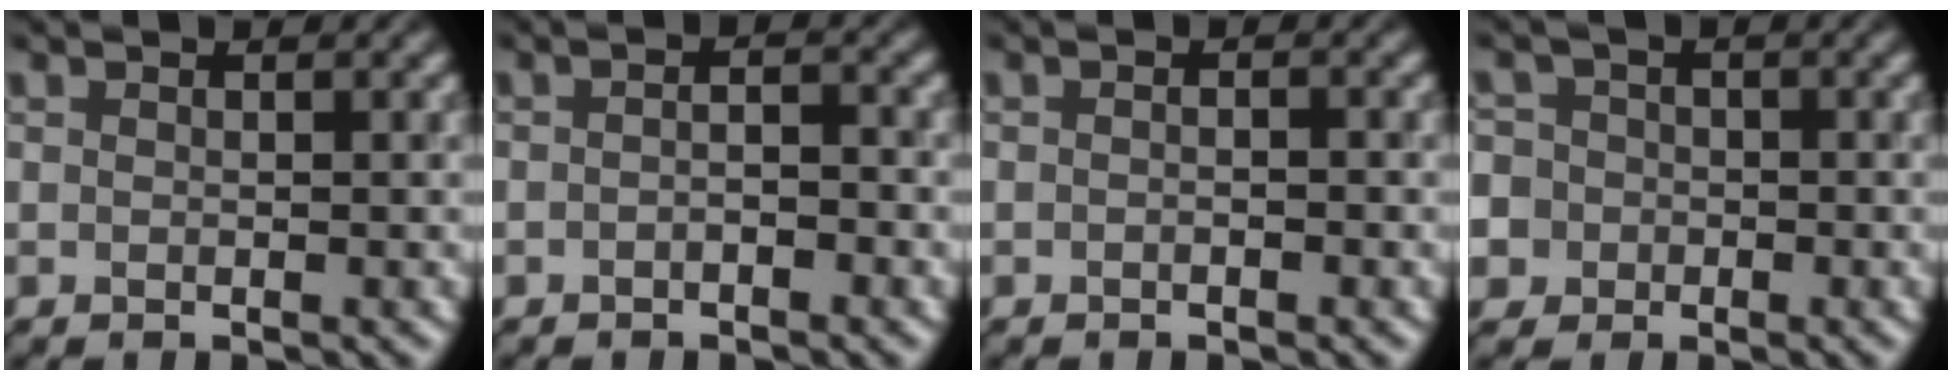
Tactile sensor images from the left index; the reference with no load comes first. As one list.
[{"total": 1.4, "force": [-0.7, 0.4, 1.1], "torque": [-0.021, 0.001, -0.015]}, {"total": 0.7, "force": [-0.3, 0.2, 0.6], "torque": [-0.013, -0.002, -0.009]}, {"total": 7.7, "force": [-2.4, 7.1, 1.8], "torque": [-0.048, 0.001, -0.081]}]